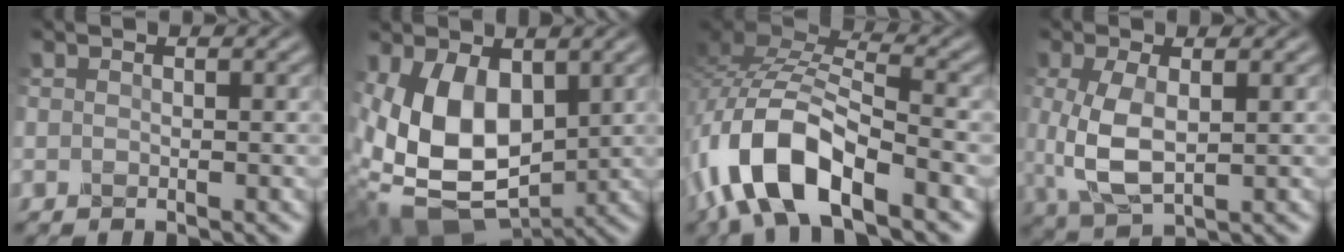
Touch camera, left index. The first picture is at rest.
{"total": 9.3, "force": [1.1, 5.9, 7.1], "torque": [-0.161, -0.016, 0.028]}
{"total": 11.0, "force": [-5.5, 4.7, 8.3], "torque": [-0.176, 0.006, -0.106]}
{"total": 5.0, "force": [0.3, 2.5, 4.3], "torque": [-0.116, -0.001, 0.010]}